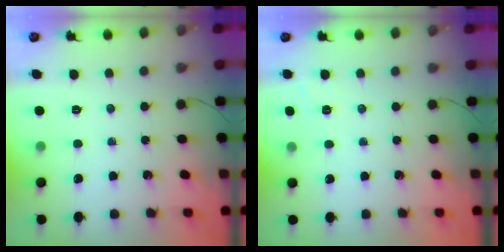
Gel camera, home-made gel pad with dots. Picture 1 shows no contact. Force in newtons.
{"total": 2.0, "press": 1.4, "slide": 1.4}